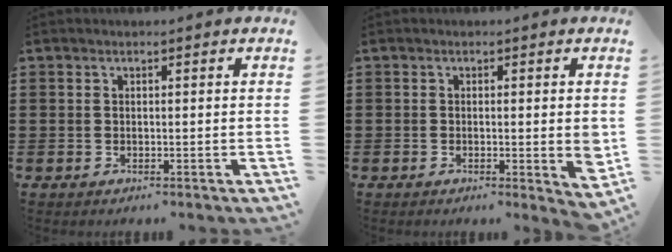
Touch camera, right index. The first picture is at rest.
{"total": 2.3, "force": [0.0, 0.6, 2.2], "torque": [-0.031, -0.003, -0.002]}